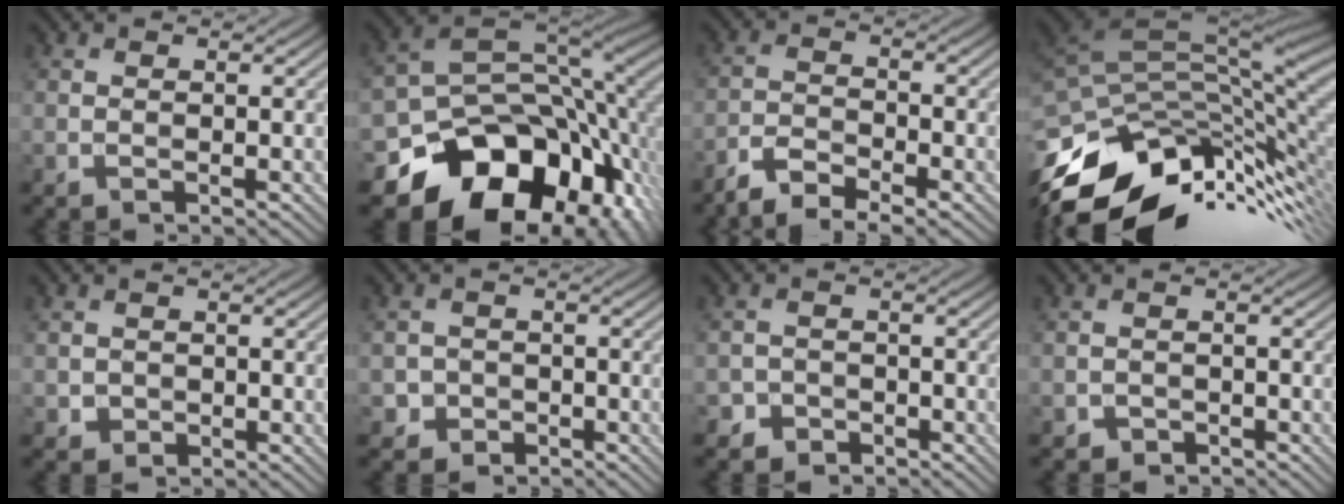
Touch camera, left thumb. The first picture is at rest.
{"total": 16.3, "force": [-8.1, 11.2, 8.6], "torque": [-0.141, -0.049, -0.119]}
{"total": 5.2, "force": [-4.5, 1.1, 2.5], "torque": [-0.054, -0.005, -0.091]}
{"total": 14.7, "force": [-7.5, 6.7, 10.8], "torque": [-0.230, -0.009, -0.133]}
{"total": 1.2, "force": [-0.2, 1.2, 0.0], "torque": [-0.008, -0.007, -0.003]}
{"total": 2.3, "force": [-1.2, 1.9, -0.1], "torque": [0.006, 0.000, -0.025]}
{"total": 2.0, "force": [-1.5, 1.3, -0.2], "torque": [0.008, 0.004, -0.031]}
{"total": 1.2, "force": [-1.0, 0.6, -0.3], "torque": [0.007, -0.001, -0.020]}